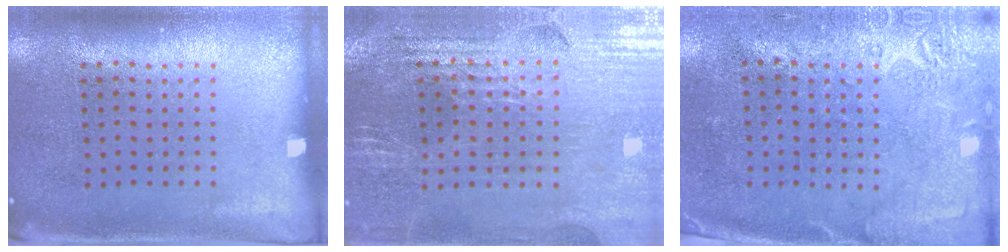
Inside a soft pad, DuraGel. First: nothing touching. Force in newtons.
{"total": 2.9, "press": 2.9, "slide": 0.5}
{"total": 2.7, "press": 2.2, "slide": 1.6}